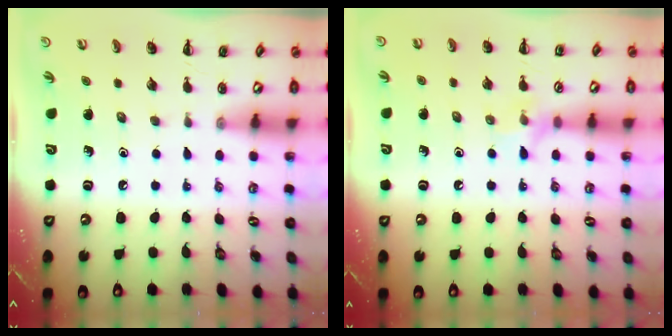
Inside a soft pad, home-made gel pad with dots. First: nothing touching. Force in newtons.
{"total": 7.3, "press": 7.1, "slide": 1.6}